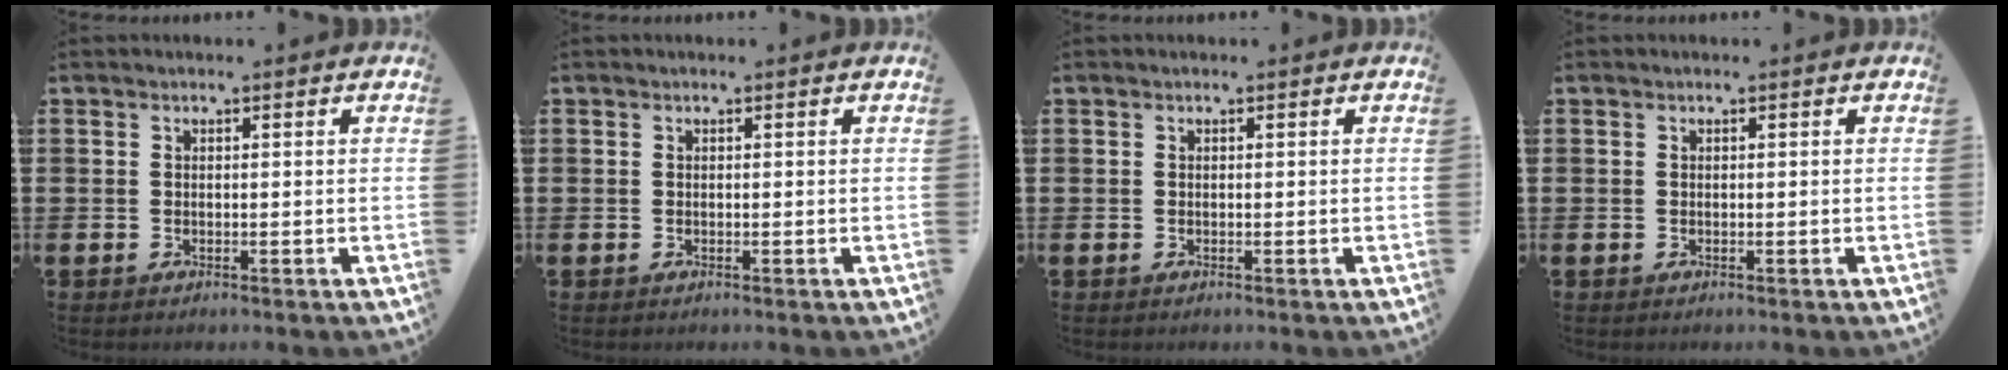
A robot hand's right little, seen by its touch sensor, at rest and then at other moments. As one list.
[{"total": 0.0}, {"total": 0.0}, {"total": 0.0}]